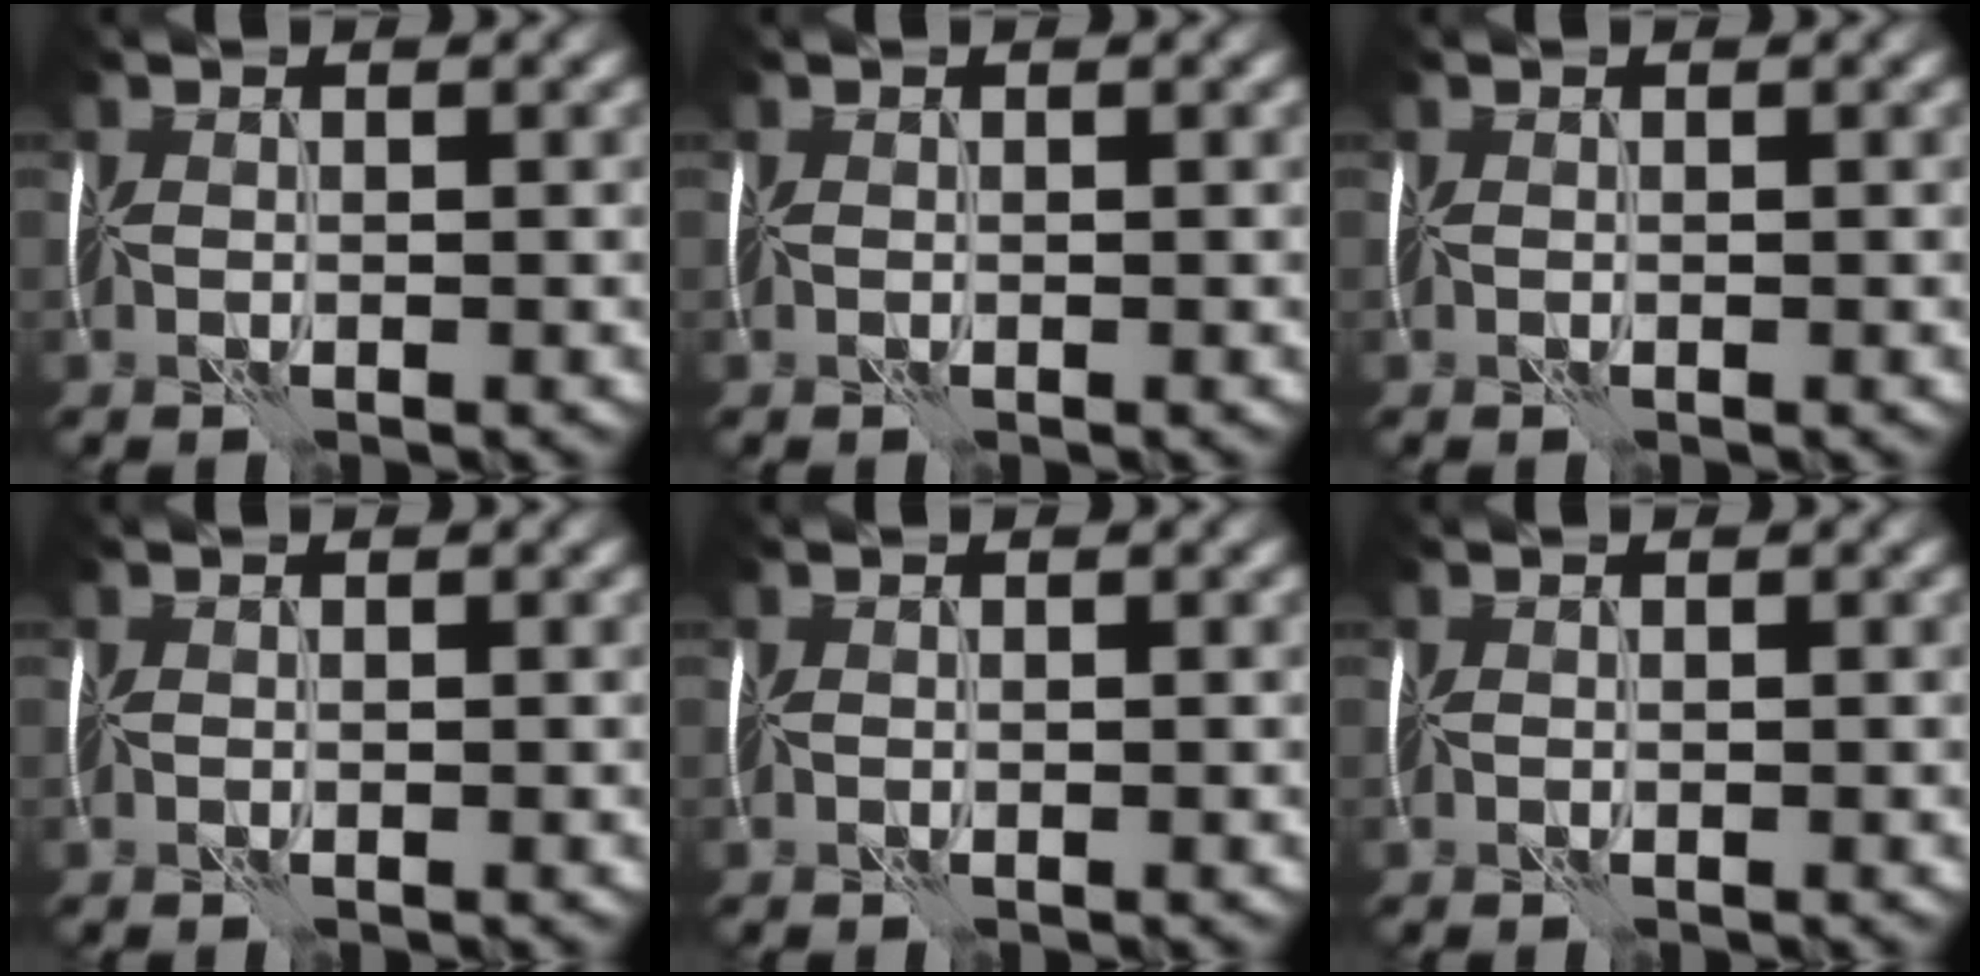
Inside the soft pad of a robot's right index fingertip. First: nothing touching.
{"total": 0.0}
{"total": 0.0}
{"total": 0.0}
{"total": 0.0}
{"total": 0.0}